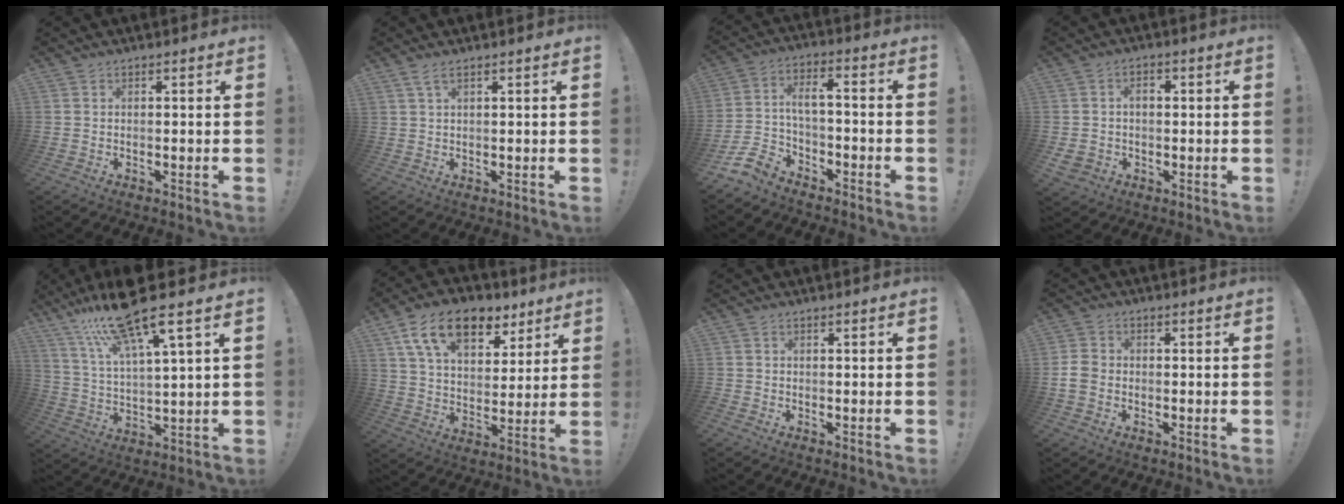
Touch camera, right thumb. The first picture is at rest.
{"total": 2.3, "force": [1.3, 0.5, 1.8], "torque": [-0.036, 0.000, 0.025]}
{"total": 8.7, "force": [-5.7, 4.1, 5.2], "torque": [-0.113, 0.021, -0.112]}
{"total": 4.6, "force": [0.1, 4.0, 2.3], "torque": [-0.039, -0.001, -0.001]}
{"total": 17.2, "force": [12.2, 3.4, 11.7], "torque": [-0.198, -0.072, 0.199]}
{"total": 17.2, "force": [9.9, 9.9, 10.0], "torque": [-0.169, -0.043, 0.180]}
{"total": 0.7, "force": [-0.5, 0.6, 0.1], "torque": [0.000, 0.002, -0.009]}
{"total": 5.6, "force": [-1.4, 4.4, 3.2], "torque": [-0.071, 0.011, -0.024]}